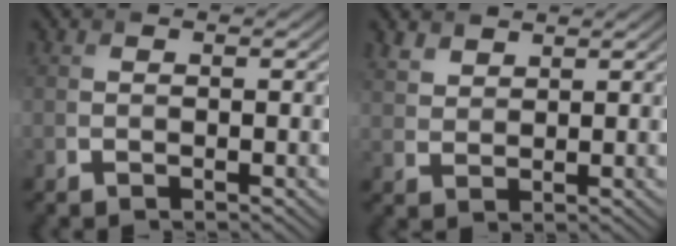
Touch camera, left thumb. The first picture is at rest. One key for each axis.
{"total": 3.2, "fx": 2.5, "fy": 1.4, "fz": 1.2, "tx": -0.035, "ty": 0.002, "tz": 0.061}